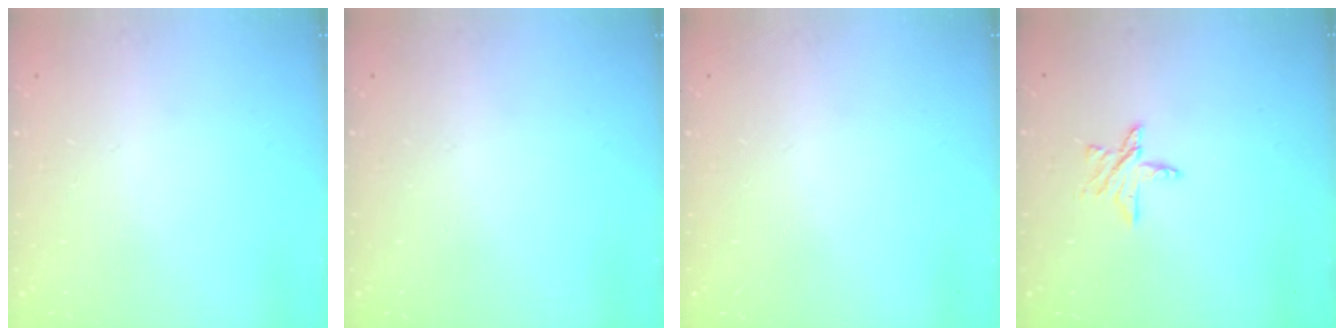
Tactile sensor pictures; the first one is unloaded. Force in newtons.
{"total": 0.0}
{"total": 0.0}
{"total": 6.6, "press": 6.6, "slide": 0.3}